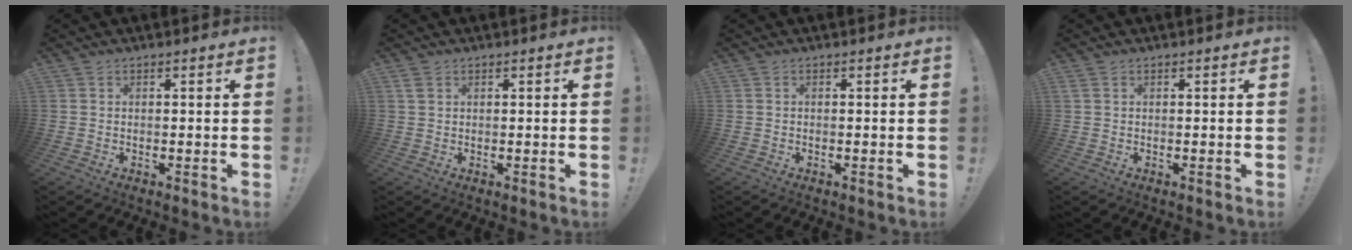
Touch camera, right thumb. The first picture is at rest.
{"total": 2.2, "force": [1.2, 1.4, 1.2], "torque": [-0.016, 0.000, 0.021]}
{"total": 0.0}
{"total": 0.6, "force": [0.3, 0.3, 0.5], "torque": [-0.009, 0.001, 0.006]}